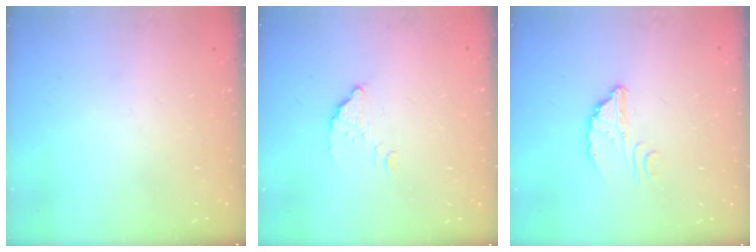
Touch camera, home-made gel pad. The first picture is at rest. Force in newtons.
{"total": 2.9, "press": 2.9, "slide": 0.1}
{"total": 3.2, "press": 3.2, "slide": 0.2}